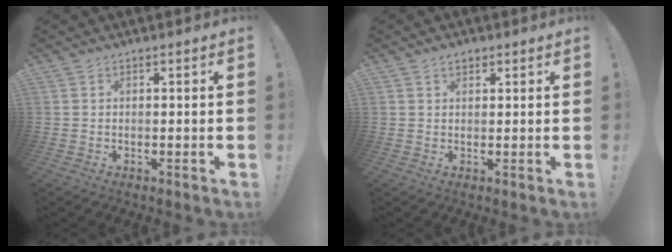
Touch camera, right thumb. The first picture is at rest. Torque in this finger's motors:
{"motor_torque": [-0.13, 0.16, 0.37, 0.15, -0.03]}